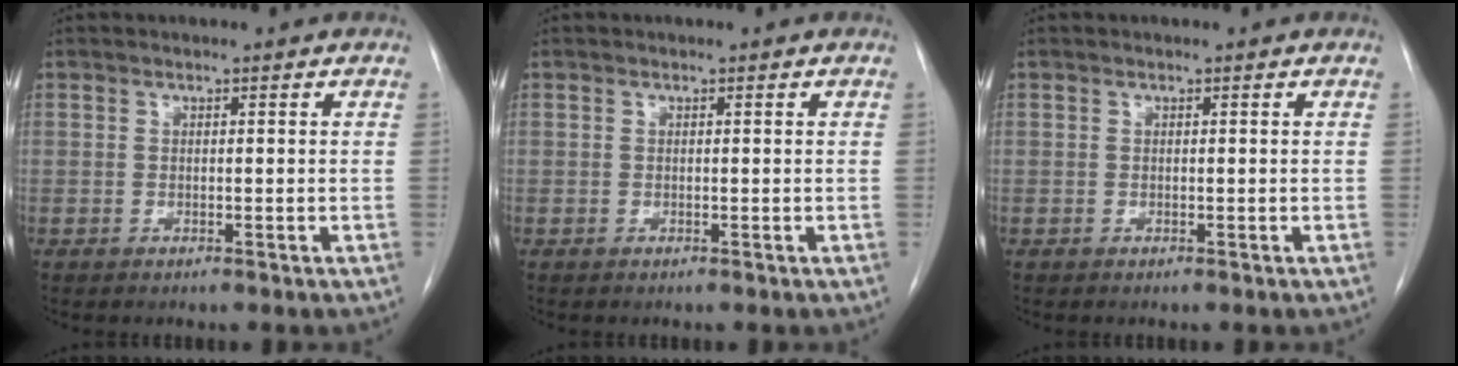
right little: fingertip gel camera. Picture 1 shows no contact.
{"total": 0.0}
{"total": 0.0}